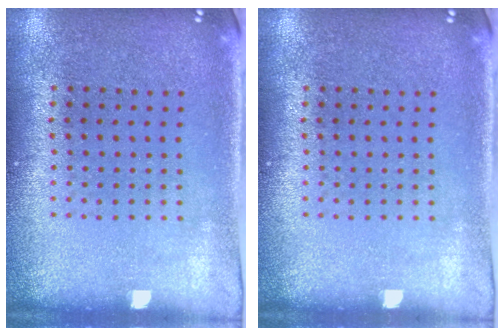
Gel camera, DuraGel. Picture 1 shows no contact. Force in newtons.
{"total": 0.0}